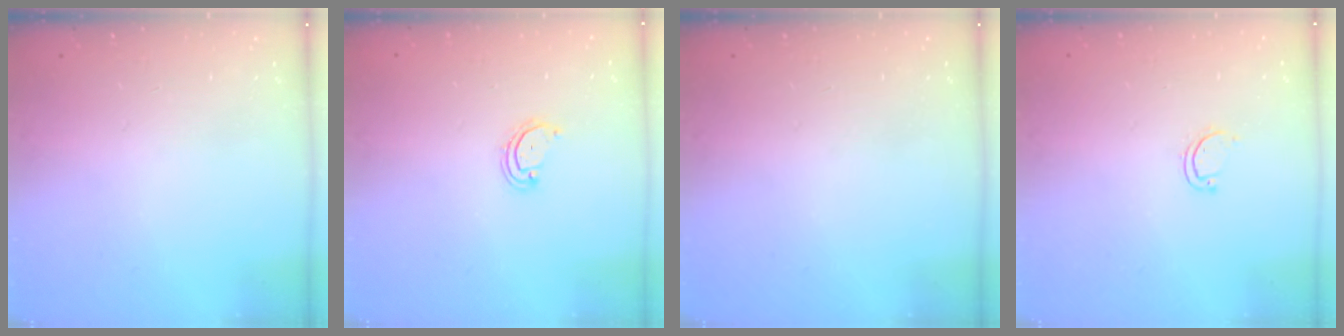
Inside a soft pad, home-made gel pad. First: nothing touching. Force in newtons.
{"total": 2.8, "press": 2.8, "slide": 0.2}
{"total": 0.0}
{"total": 4.6, "press": 4.4, "slide": 1.2}